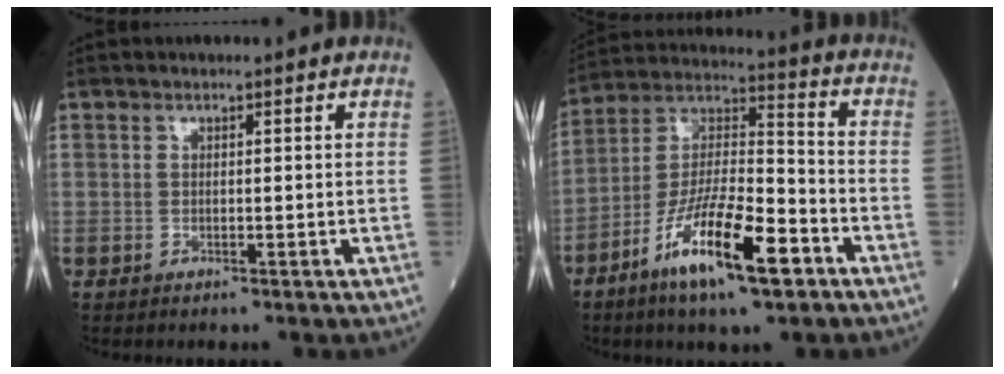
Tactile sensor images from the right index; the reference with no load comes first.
{"total": 15.8, "force": [-8.1, 3.3, 13.1], "torque": [-0.246, -0.007, -0.142]}